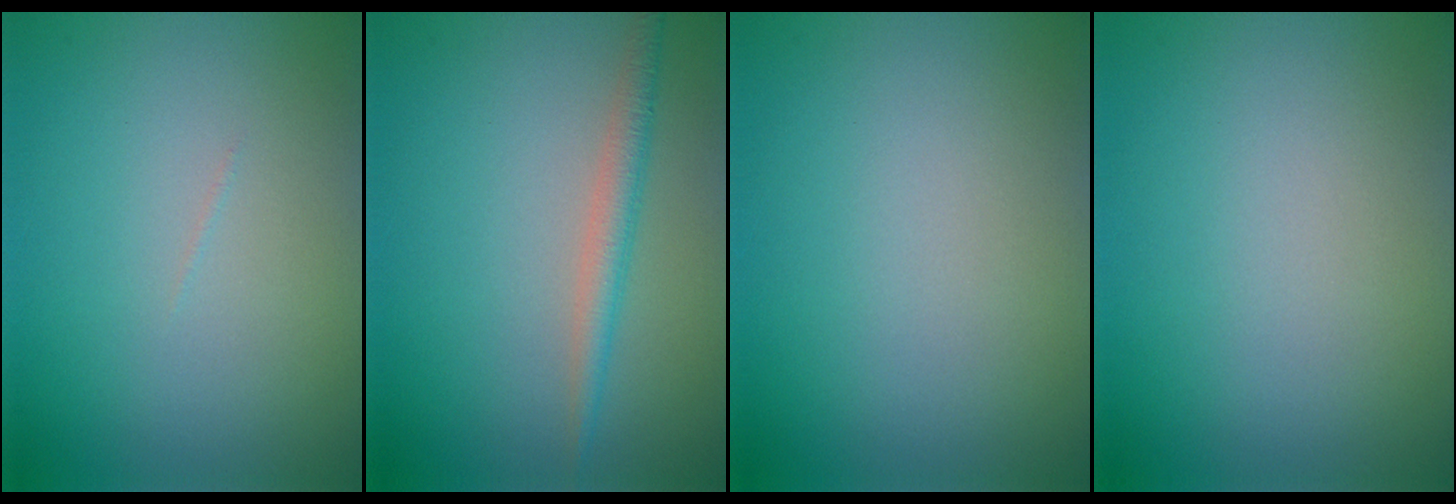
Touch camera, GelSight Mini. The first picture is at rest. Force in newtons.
{"total": 2.2, "press": 2.2, "slide": 0.0}
{"total": 0.0}
{"total": 0.0}